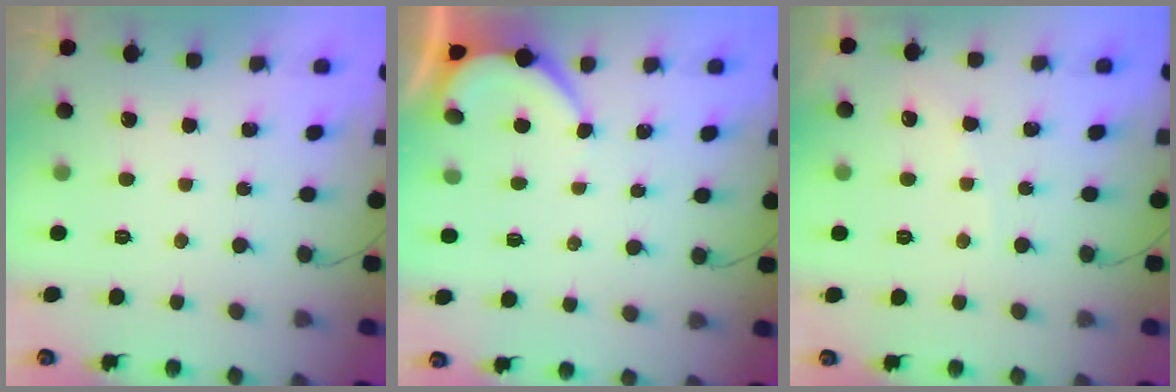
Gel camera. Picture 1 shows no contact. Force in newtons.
{"total": 2.6, "press": 2.6, "slide": 0.4}
{"total": 3.4, "press": 3.4, "slide": 0.4}